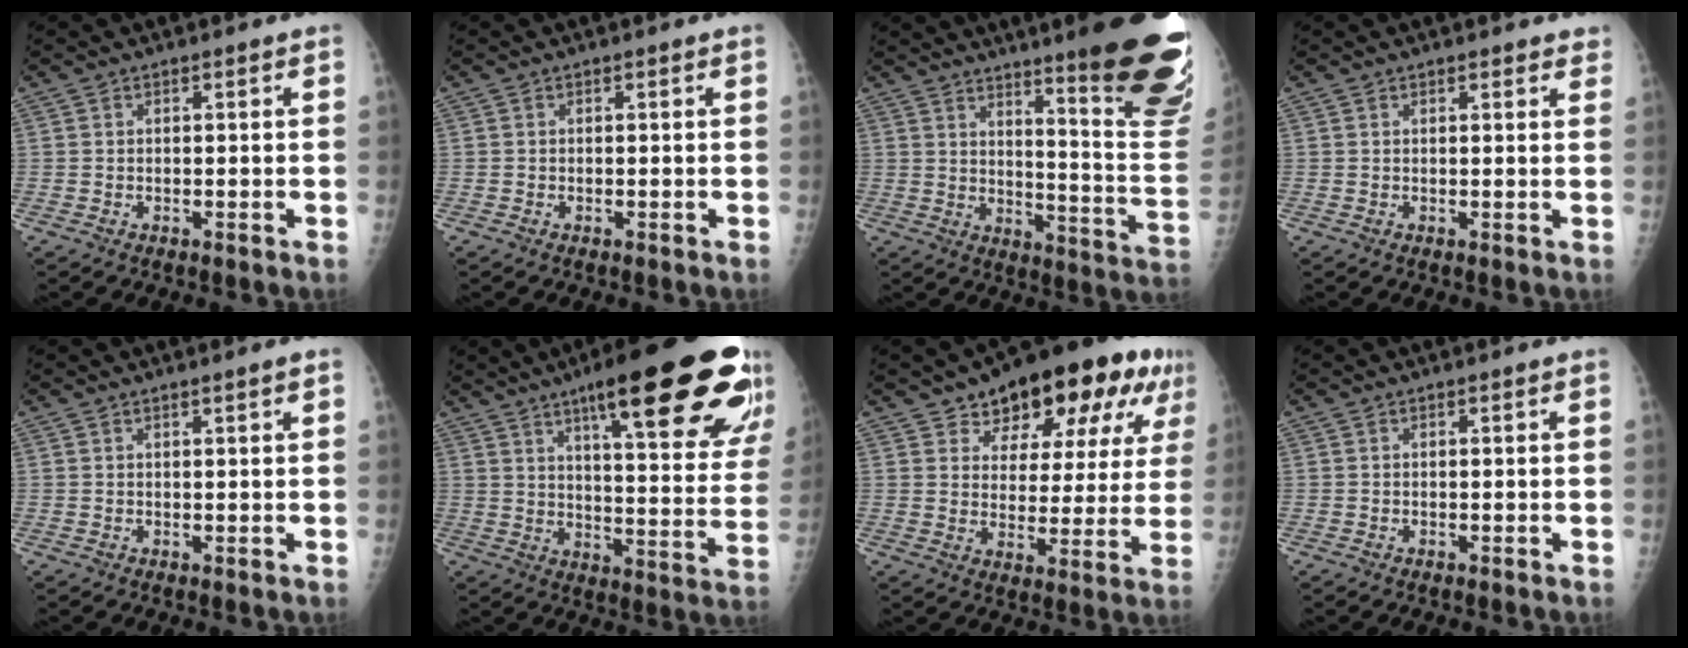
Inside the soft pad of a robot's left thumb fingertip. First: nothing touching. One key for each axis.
{"total": 0.0}
{"total": 24.6, "fx": 15.6, "fy": 3.2, "fz": 18.8, "tx": -0.198, "ty": -0.100, "tz": 0.208}
{"total": 2.3, "fx": 1.9, "fy": 0.9, "fz": 1.0, "tx": 0.012, "ty": -0.002, "tz": 0.015}
{"total": 1.2, "fx": 0.8, "fy": -0.1, "fz": 0.9, "tx": -0.014, "ty": -0.004, "tz": 0.013}
{"total": 28.4, "fx": 16.6, "fy": 6.0, "fz": 22.2, "tx": -0.255, "ty": -0.047, "tz": 0.231}
{"total": 19.5, "fx": 11.3, "fy": 9.7, "fz": 12.7, "tx": -0.135, "ty": -0.012, "tz": 0.159}
{"total": 0.0}